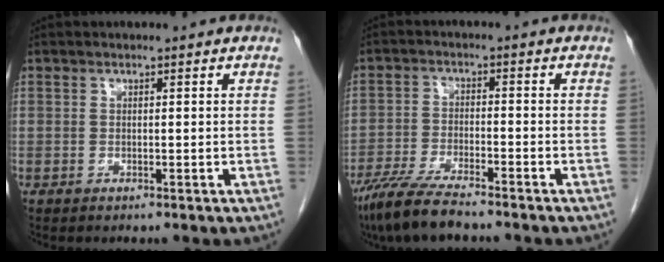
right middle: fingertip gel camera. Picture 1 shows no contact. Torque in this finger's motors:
{"motor_torque": [1.27, -0.87, 0.15, 0.11]}